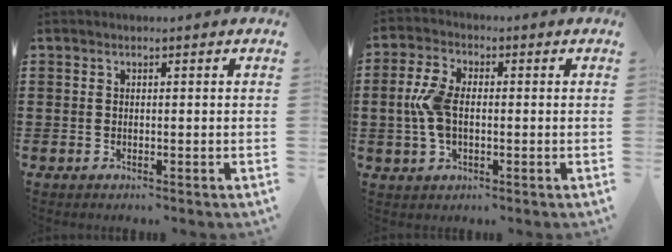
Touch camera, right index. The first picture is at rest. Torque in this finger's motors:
{"motor_torque": [0.24, 0.05, 0.48, 0.11]}